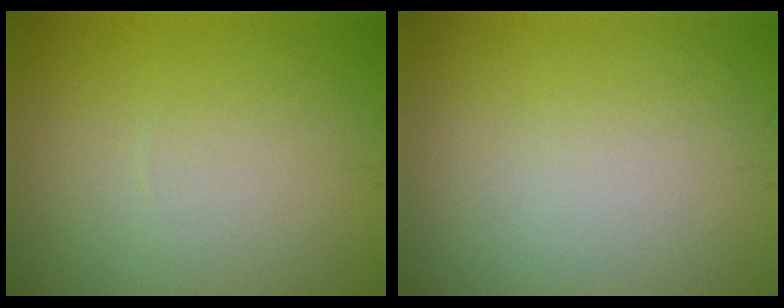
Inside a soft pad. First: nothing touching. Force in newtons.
{"total": 0.0}